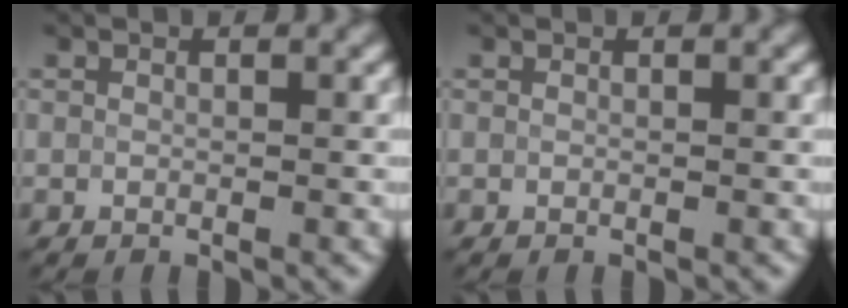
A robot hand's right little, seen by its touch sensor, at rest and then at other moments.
{"total": 0.0}